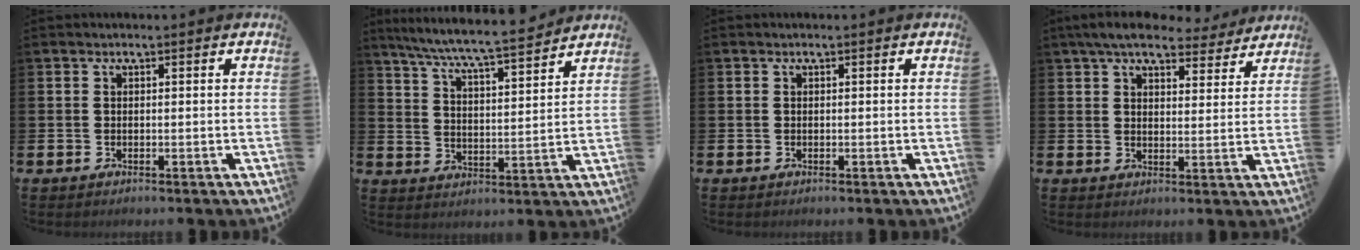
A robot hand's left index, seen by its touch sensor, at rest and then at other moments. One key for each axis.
{"total": 7.1, "fx": 6.7, "fy": -0.1, "fz": 2.4, "tx": -0.076, "ty": -0.048, "tz": 0.115}
{"total": 0.0}
{"total": 6.8, "fx": 6.1, "fy": 2.0, "fz": 2.2, "tx": -0.048, "ty": -0.031, "tz": 0.107}